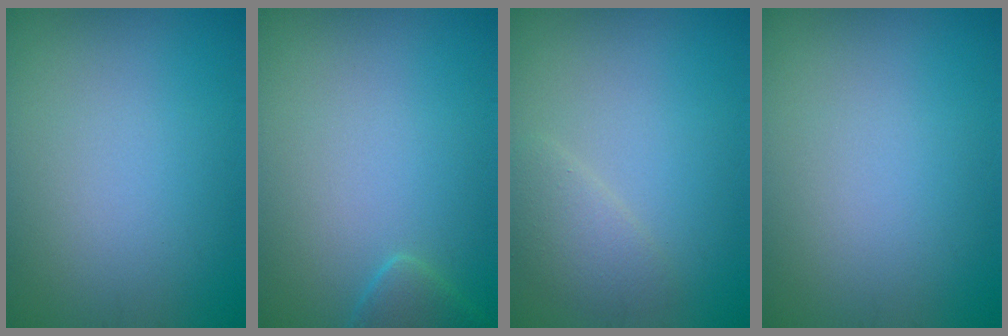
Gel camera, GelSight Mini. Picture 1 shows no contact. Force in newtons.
{"total": 1.9, "press": 1.9, "slide": 0.2}
{"total": 2.0, "press": 2.0, "slide": 0.2}
{"total": 0.0}